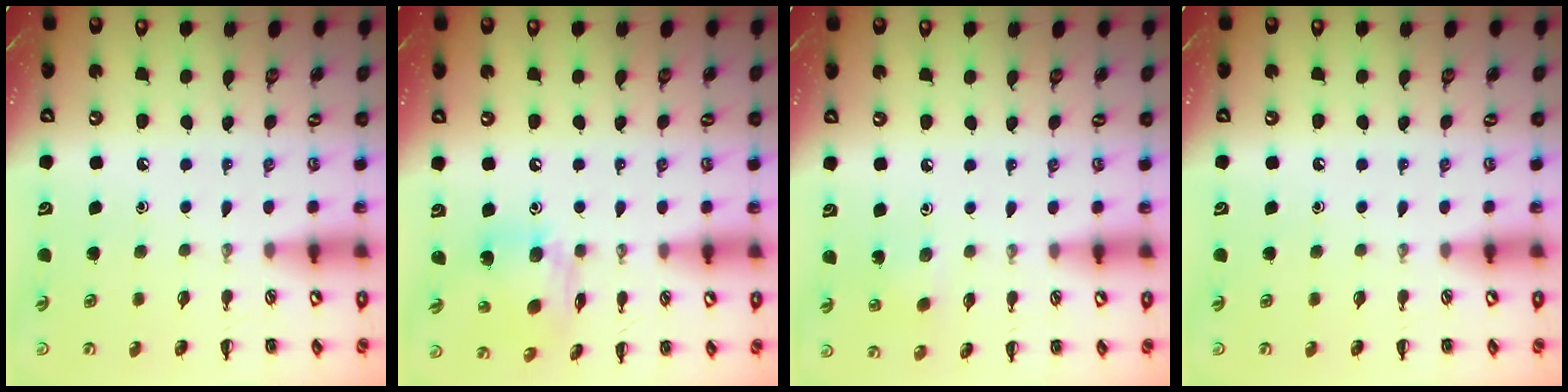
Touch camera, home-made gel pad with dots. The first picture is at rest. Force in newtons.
{"total": 11.1, "press": 11.1, "slide": 1.0}
{"total": 2.6, "press": 2.5, "slide": 0.9}
{"total": 0.0}